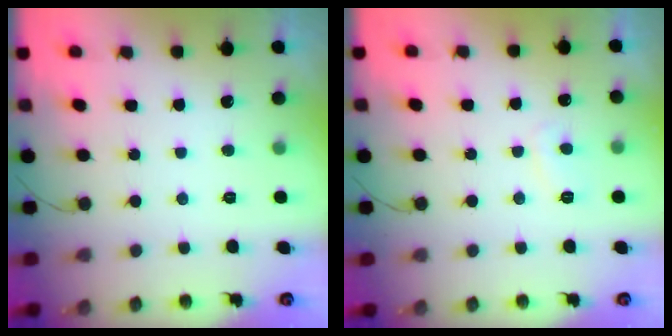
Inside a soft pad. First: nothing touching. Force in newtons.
{"total": 2.9, "press": 2.9, "slide": 0.3}